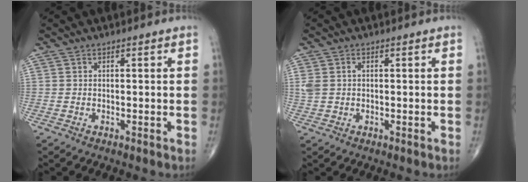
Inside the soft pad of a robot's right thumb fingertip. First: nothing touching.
{"total": 2.7, "force": [0.4, 2.0, 1.9], "torque": [-0.056, 0.014, 0.012]}